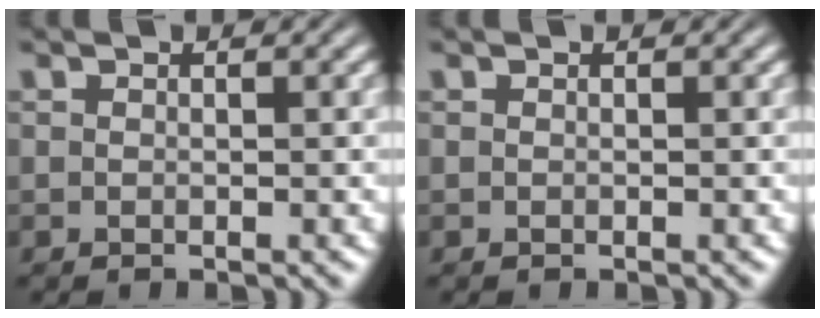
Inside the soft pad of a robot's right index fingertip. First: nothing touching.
{"total": 0.0}